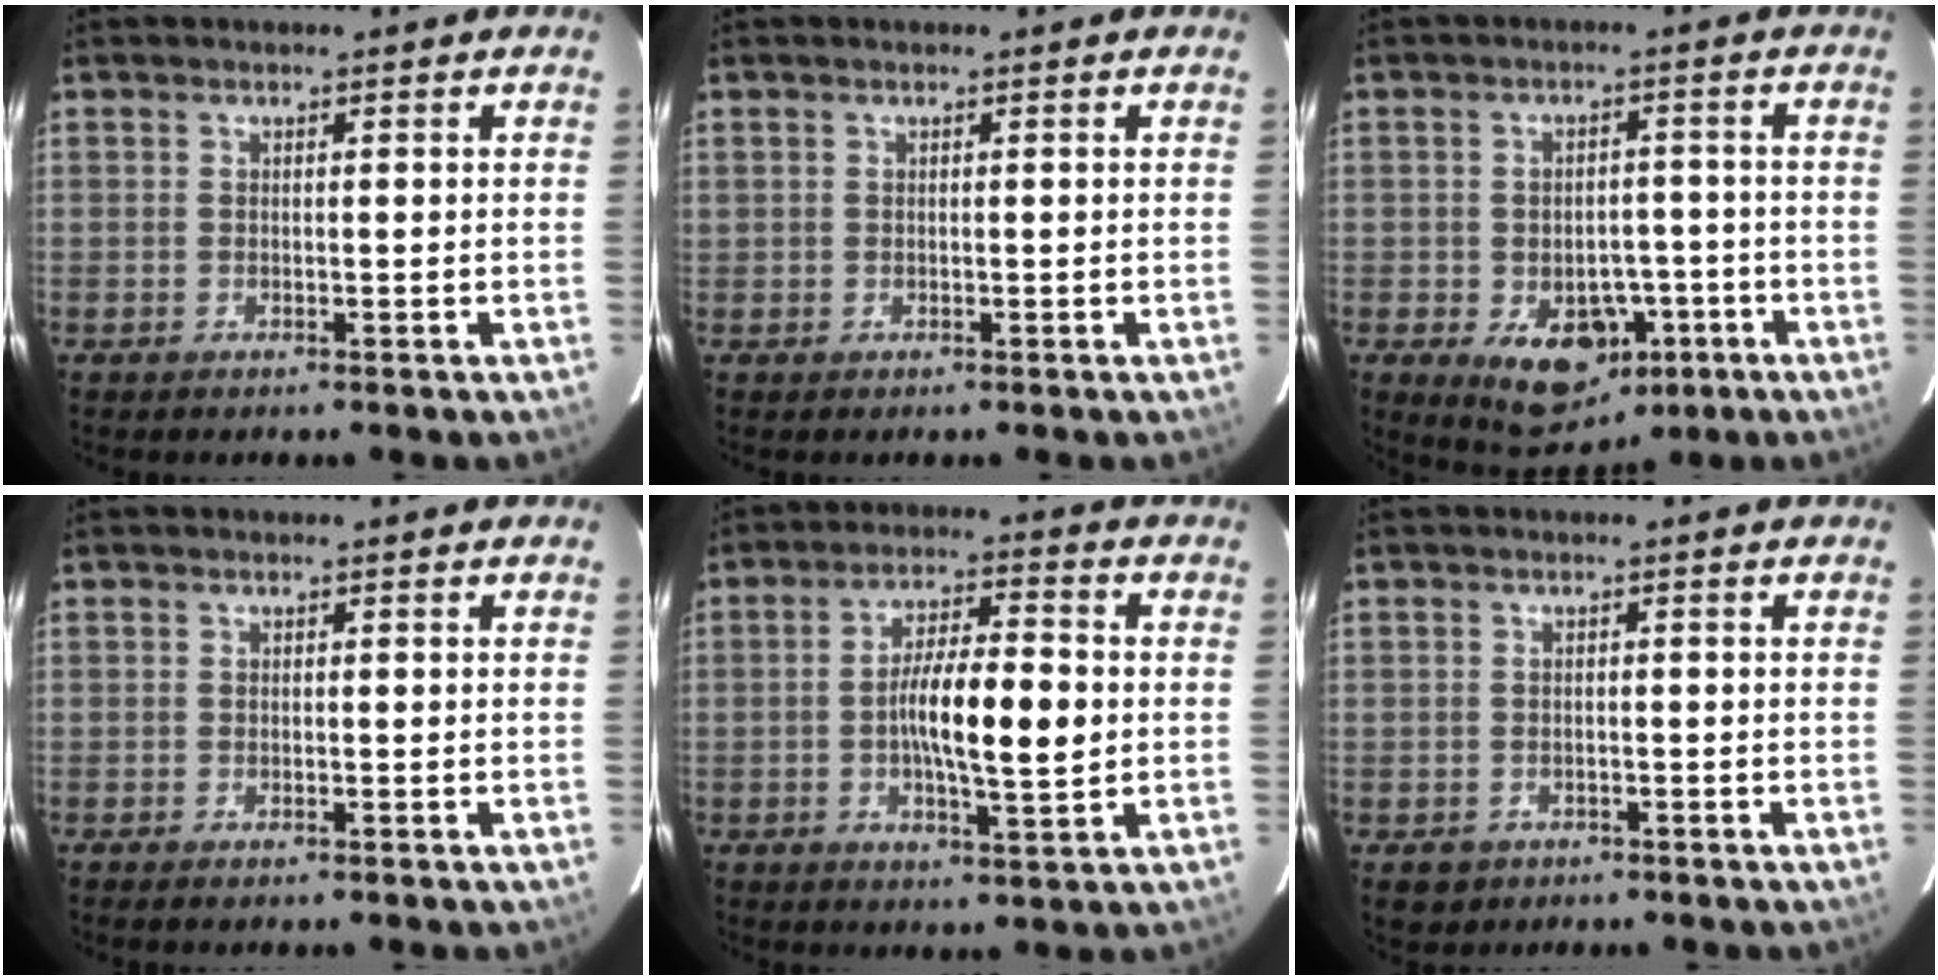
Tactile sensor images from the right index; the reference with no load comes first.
{"total": 0.0}
{"total": 9.7, "force": [-4.2, 6.4, 6.0], "torque": [-0.085, 0.004, -0.051]}
{"total": 0.5, "force": [-0.4, 0.0, 0.3], "torque": [-0.010, -0.002, -0.008]}
{"total": 10.5, "force": [-0.7, 2.0, 10.2], "torque": [-0.179, 0.006, -0.015]}
{"total": 2.8, "force": [-1.2, 2.5, 0.2], "torque": [-0.002, 0.008, -0.013]}